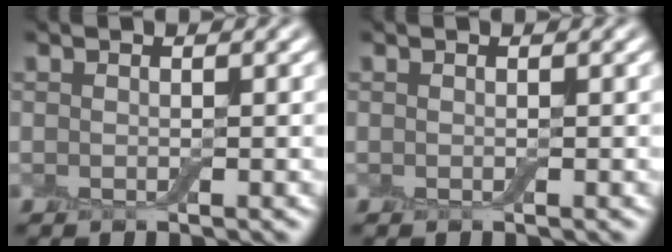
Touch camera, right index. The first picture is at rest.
{"total": 0.0}